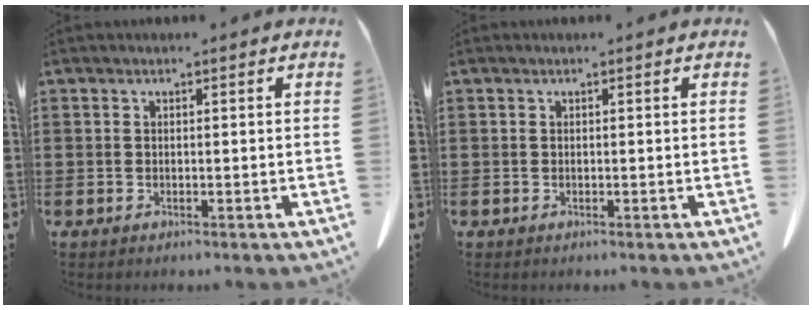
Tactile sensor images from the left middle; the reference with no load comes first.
{"total": 0.0}